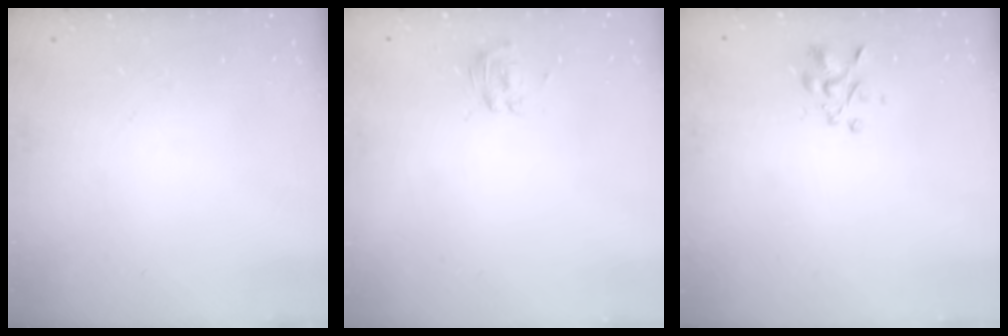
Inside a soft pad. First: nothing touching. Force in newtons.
{"total": 2.7, "press": 2.4, "slide": 1.2}
{"total": 1.7, "press": 1.6, "slide": 0.7}